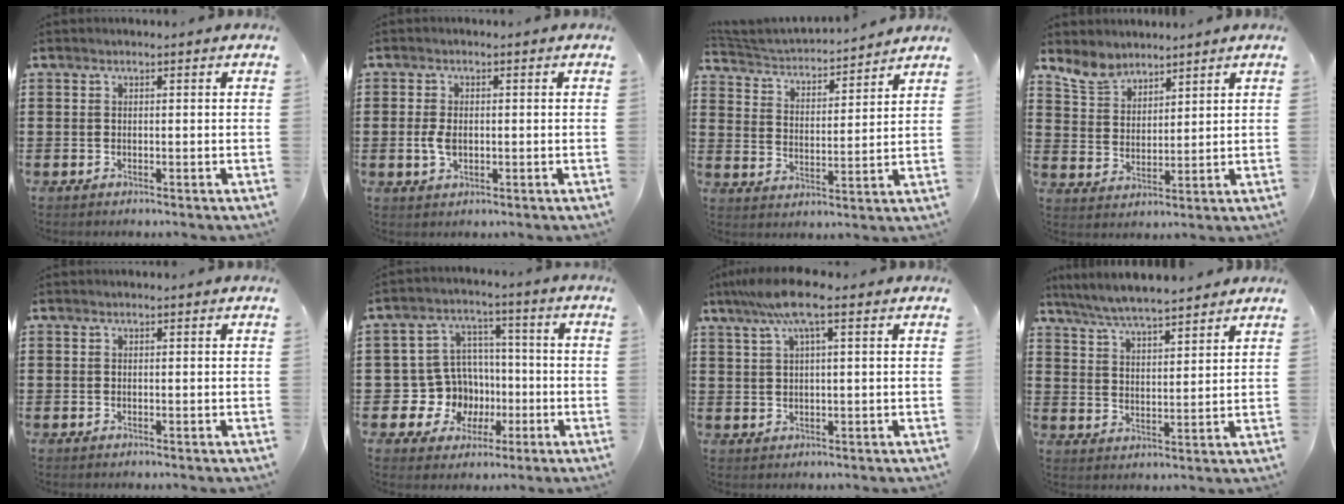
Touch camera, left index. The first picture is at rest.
{"total": 3.0, "force": [-0.2, 1.7, 2.5], "torque": [-0.063, -0.002, -0.009]}
{"total": 3.2, "force": [3.1, 0.2, 0.5], "torque": [-0.030, -0.030, 0.046]}
{"total": 5.7, "force": [5.0, 2.4, 1.1], "torque": [-0.044, -0.011, 0.096]}
{"total": 0.0}
{"total": 9.5, "force": [-1.2, 9.1, 2.5], "torque": [-0.093, 0.000, -0.014]}
{"total": 6.8, "force": [3.3, 0.9, 5.9], "torque": [-0.120, 0.007, 0.057]}
{"total": 5.8, "force": [5.6, 0.3, 1.8], "torque": [-0.056, -0.022, 0.100]}